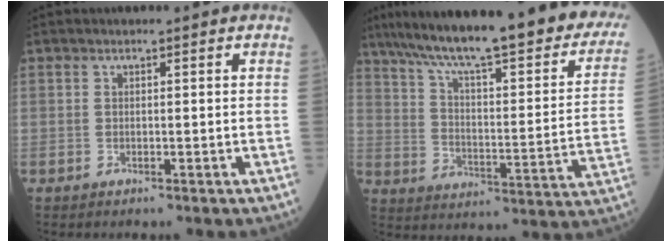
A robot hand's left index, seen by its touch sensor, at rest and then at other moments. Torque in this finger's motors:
{"motor_torque": [0.46, -1.20, 1.05, 0.21]}